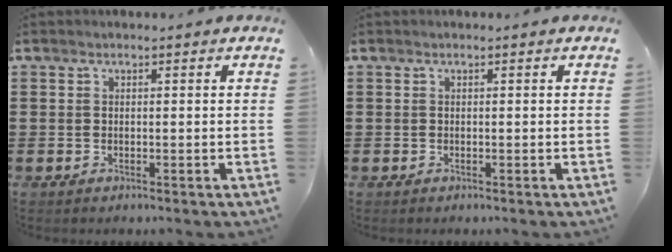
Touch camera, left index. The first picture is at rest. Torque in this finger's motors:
{"motor_torque": [0.00, 0.00, 0.00, 0.00]}